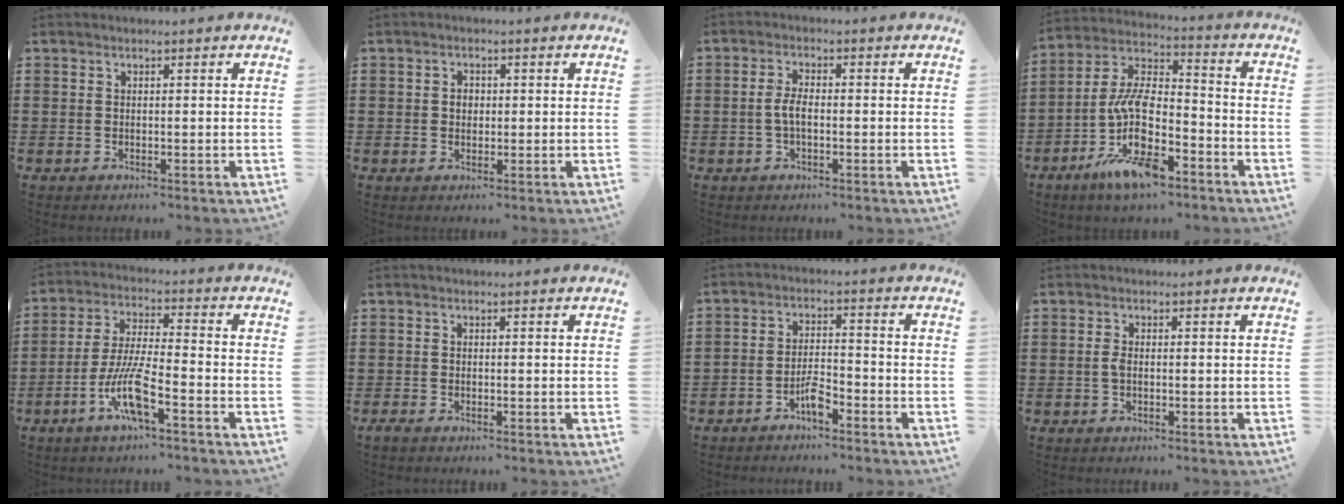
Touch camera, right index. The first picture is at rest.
{"total": 1.6, "force": [0.2, 1.3, 0.9], "torque": [-0.019, 0.009, 0.003]}
{"total": 3.0, "force": [-0.5, 1.2, 2.7], "torque": [-0.065, 0.000, -0.014]}
{"total": 12.2, "force": [-6.1, 5.1, 9.3], "torque": [-0.208, -0.002, -0.122]}
{"total": 9.1, "force": [-4.6, 1.5, 7.7], "torque": [-0.169, -0.011, -0.090]}
{"total": 0.6, "force": [-0.6, 0.1, 0.2], "torque": [-0.006, -0.003, -0.010]}
{"total": 3.8, "force": [-2.8, 1.3, 2.3], "torque": [-0.046, 0.008, -0.054]}
{"total": 1.4, "force": [-0.3, 0.6, 1.3], "torque": [-0.032, -0.002, -0.008]}